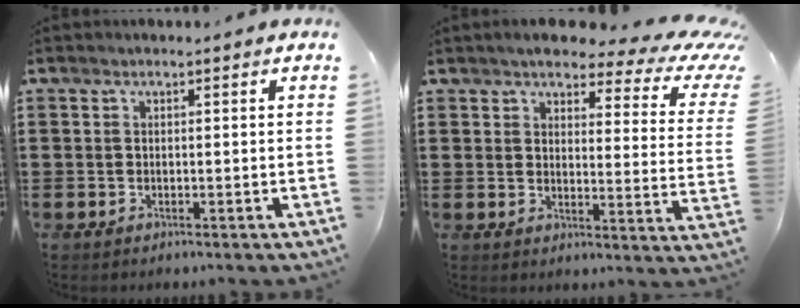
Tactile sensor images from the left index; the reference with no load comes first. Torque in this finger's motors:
{"motor_torque": [1.70, -0.44, 0.79, 0.04]}